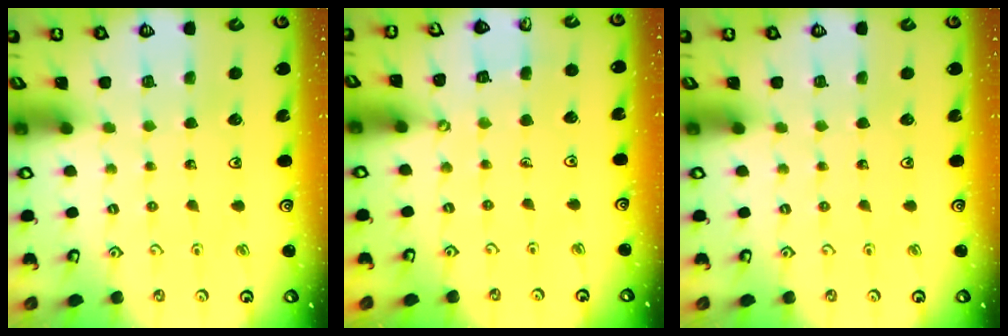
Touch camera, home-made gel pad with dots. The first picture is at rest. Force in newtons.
{"total": 3.7, "press": 3.7, "slide": 0.5}
{"total": 0.0}